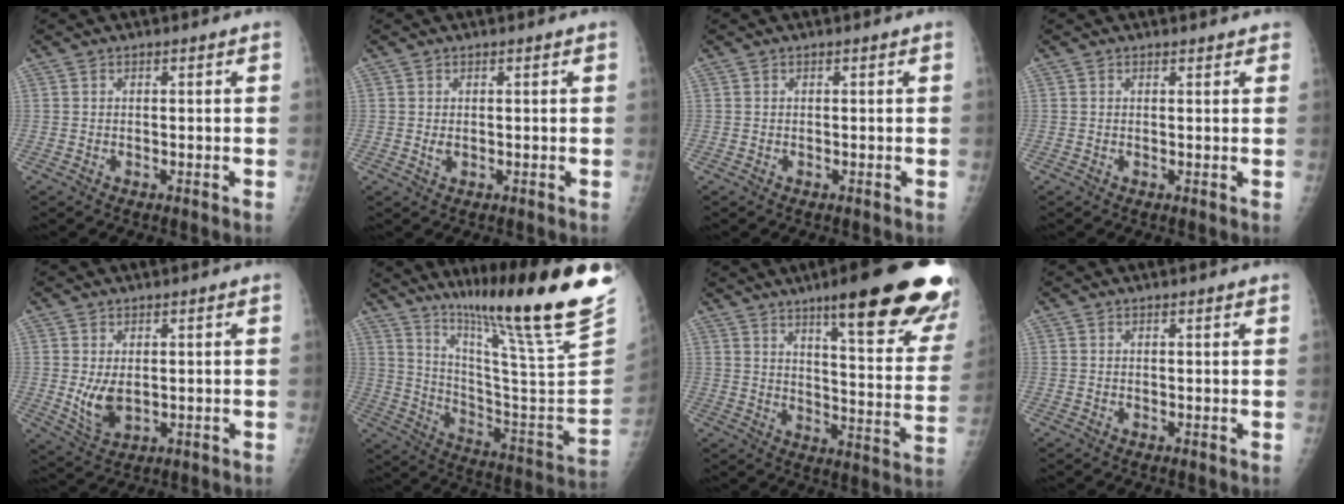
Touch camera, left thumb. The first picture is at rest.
{"total": 1.3, "force": [0.5, 0.6, 1.1], "torque": [-0.020, -0.002, 0.011]}
{"total": 0.0}
{"total": 1.5, "force": [1.4, 0.5, 0.5], "torque": [0.002, -0.002, 0.013]}
{"total": 5.3, "force": [0.7, 2.9, 4.3], "torque": [-0.074, -0.017, 0.025]}
{"total": 29.2, "force": [22.1, 0.1, 19.1], "torque": [-0.285, -0.148, 0.338]}
{"total": 25.9, "force": [16.8, 4.3, 19.3], "torque": [-0.220, -0.073, 0.227]}
{"total": 1.3, "force": [1.1, 0.2, 0.7], "torque": [-0.007, 0.000, 0.014]}